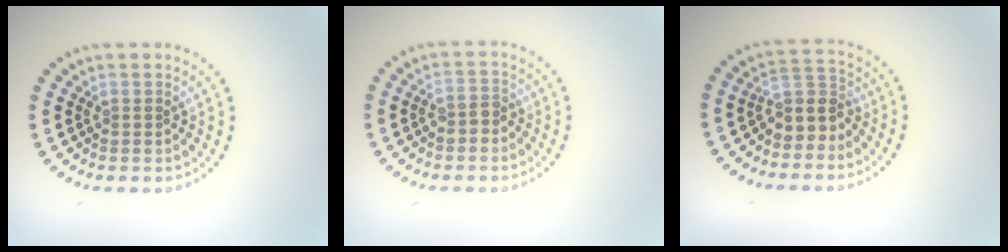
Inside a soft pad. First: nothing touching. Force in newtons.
{"total": 1.7, "press": 1.6, "slide": 0.7}
{"total": 3.1, "press": 2.5, "slide": 1.9}